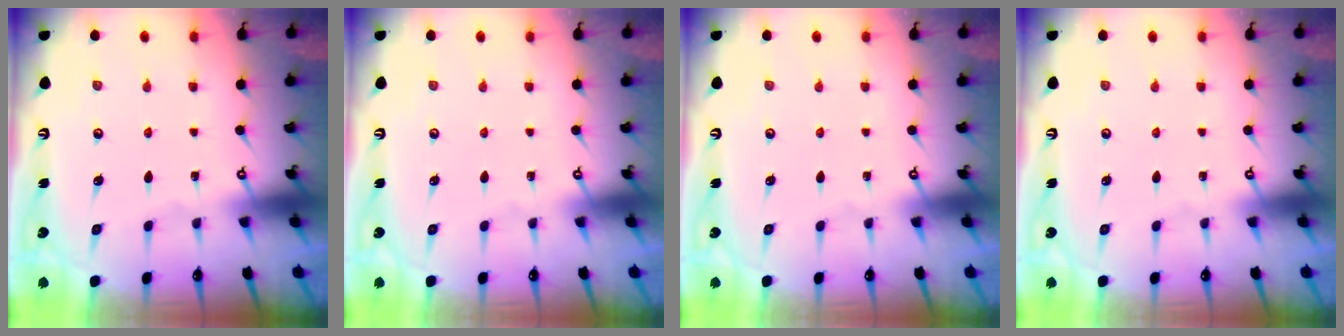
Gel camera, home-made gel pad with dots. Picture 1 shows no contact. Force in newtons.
{"total": 0.0}
{"total": 0.0}
{"total": 0.0}